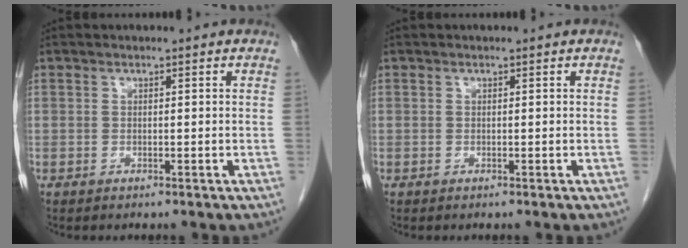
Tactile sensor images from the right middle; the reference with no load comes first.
{"total": 0.0}